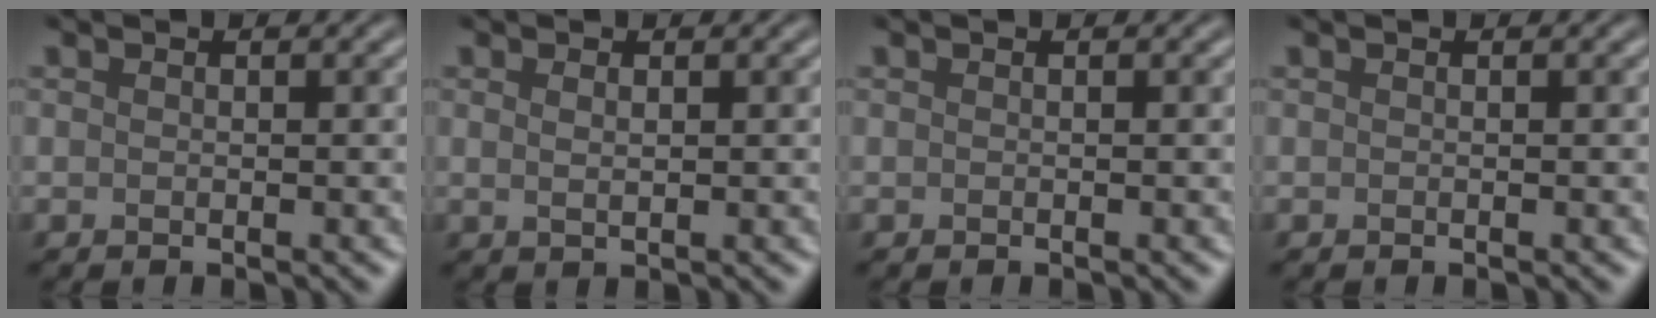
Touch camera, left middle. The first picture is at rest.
{"total": 0.9, "force": [0.4, 0.3, 0.7], "torque": [-0.014, -0.002, 0.008]}
{"total": 0.0}
{"total": 0.0}